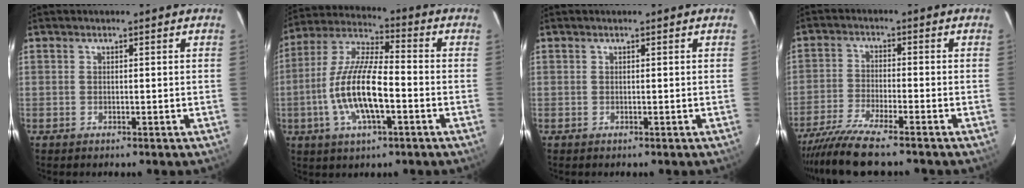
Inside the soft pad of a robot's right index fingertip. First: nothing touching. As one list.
[{"total": 14.6, "force": [-3.9, 4.4, 13.3], "torque": [-0.271, -0.003, -0.076]}, {"total": 0.0}, {"total": 9.0, "force": [-7.7, 0.3, 4.7], "torque": [-0.113, -0.023, -0.142]}]